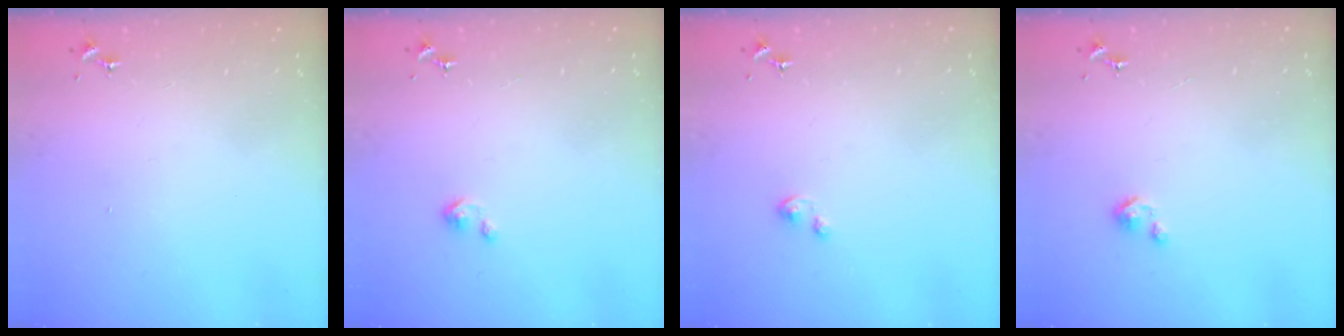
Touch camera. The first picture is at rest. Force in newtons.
{"total": 2.7, "press": 2.7, "slide": 0.3}
{"total": 0.9, "press": 0.9, "slide": 0.1}
{"total": 3.3, "press": 3.3, "slide": 0.3}